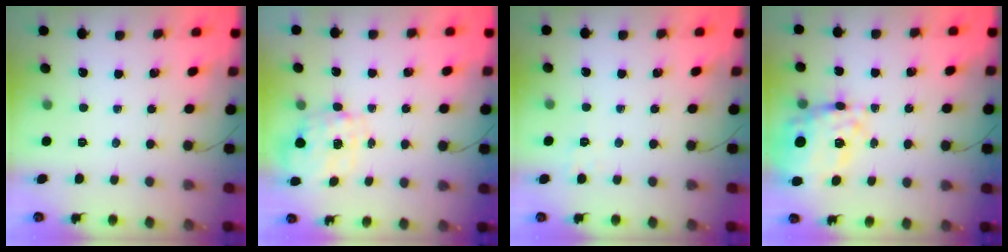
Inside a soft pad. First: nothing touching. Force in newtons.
{"total": 2.9, "press": 2.7, "slide": 0.8}
{"total": 2.1, "press": 1.4, "slide": 1.6}
{"total": 16.8, "press": 16.0, "slide": 5.2}